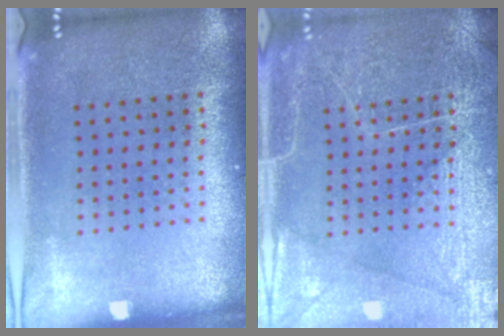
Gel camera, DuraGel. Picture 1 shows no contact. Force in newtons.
{"total": 5.0, "press": 4.9, "slide": 0.5}